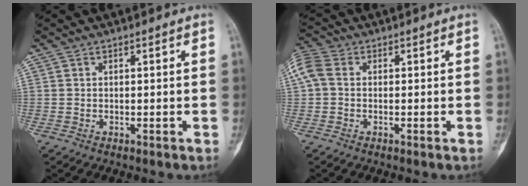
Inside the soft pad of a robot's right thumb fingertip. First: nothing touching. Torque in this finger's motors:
{"motor_torque": [0.23, 0.08, 0.51, 0.13, 0.06]}